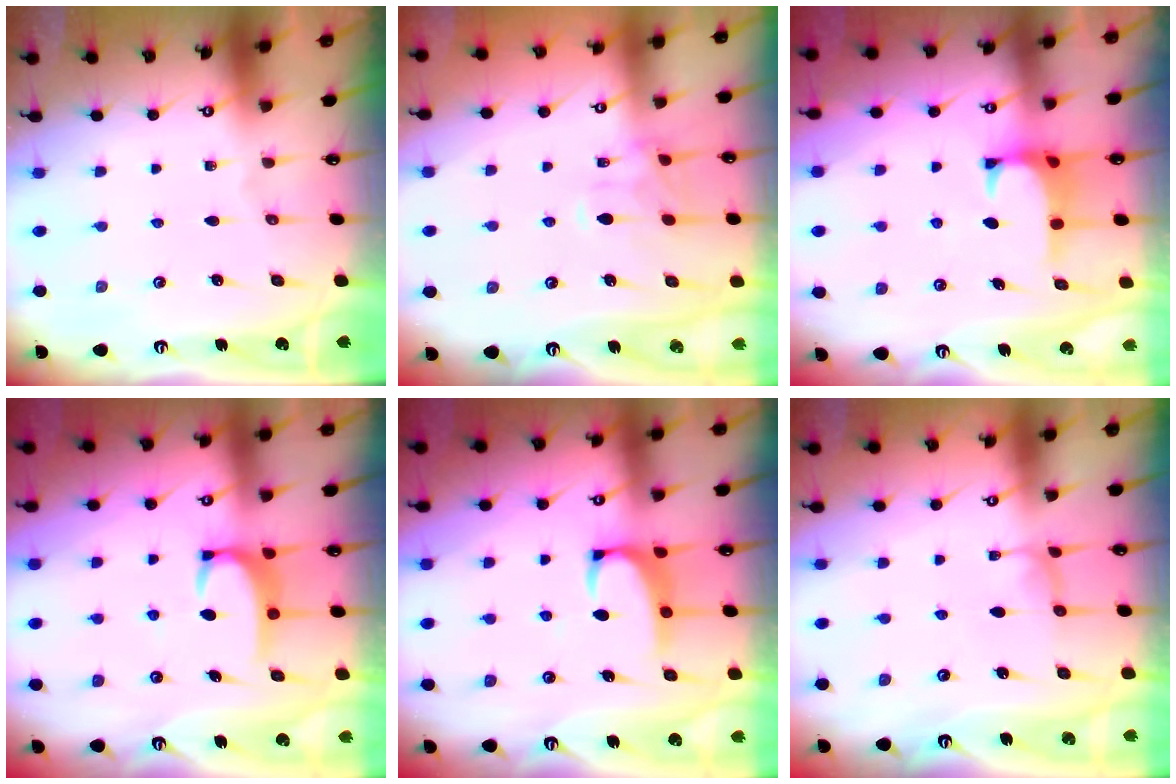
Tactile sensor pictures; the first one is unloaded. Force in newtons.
{"total": 2.4, "press": 2.0, "slide": 1.4}
{"total": 1.2, "press": 1.1, "slide": 0.6}
{"total": 3.5, "press": 3.4, "slide": 0.5}
{"total": 2.4, "press": 2.3, "slide": 0.8}
{"total": 0.6, "press": 0.6, "slide": 0.3}